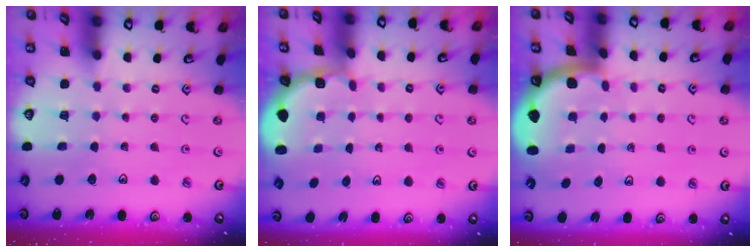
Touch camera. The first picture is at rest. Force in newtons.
{"total": 2.0, "press": 1.8, "slide": 0.8}
{"total": 1.8, "press": 1.8, "slide": 0.3}